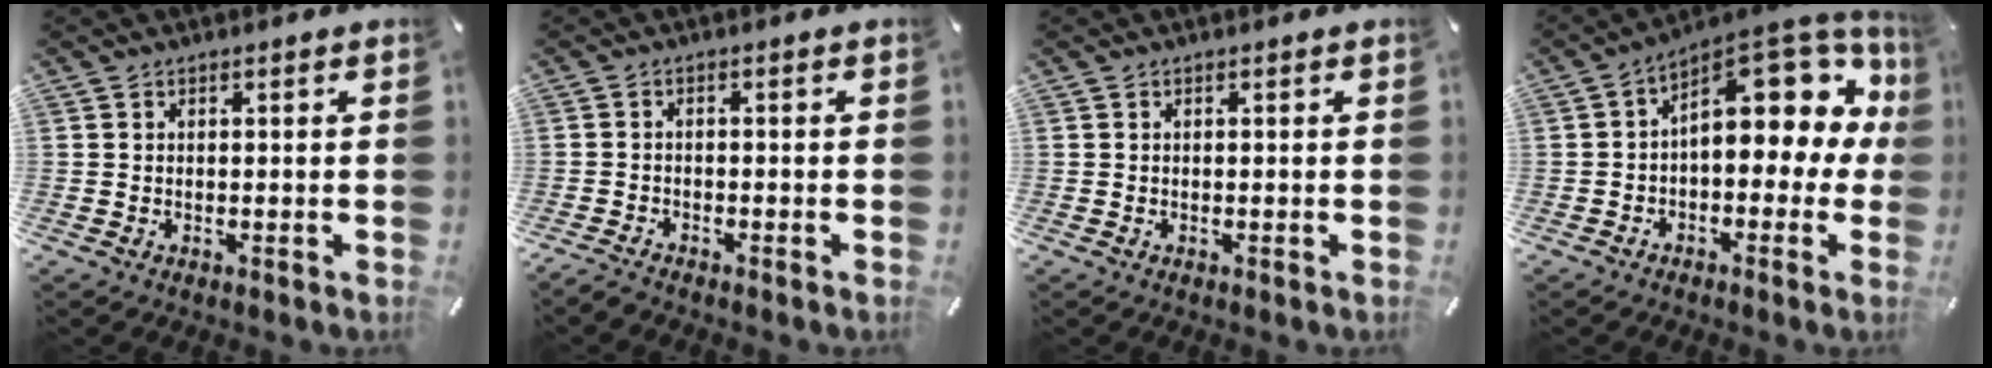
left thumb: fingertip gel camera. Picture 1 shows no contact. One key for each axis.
{"total": 2.0, "fx": -1.9, "fy": 0.4, "fz": 0.5, "tx": -0.017, "ty": 0.007, "tz": -0.040}
{"total": 0.0}
{"total": 16.0, "fx": 5.9, "fy": 8.7, "fz": 12.1, "tx": -0.153, "ty": -0.048, "tz": 0.099}